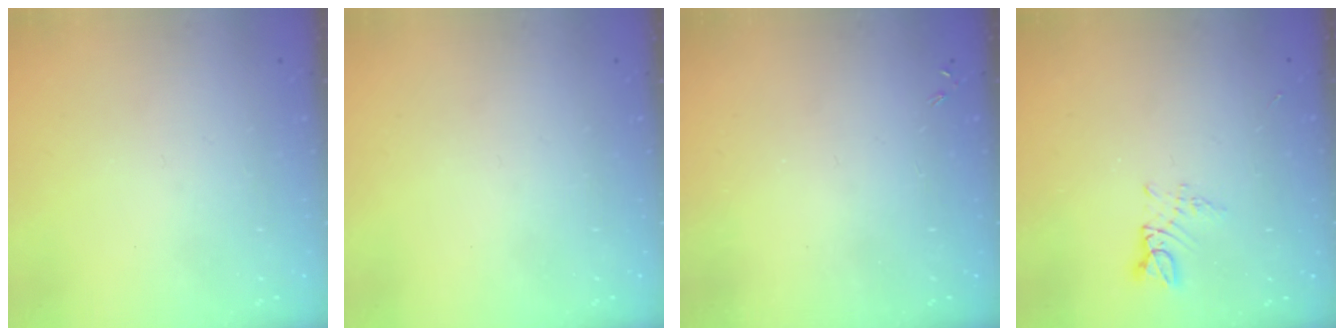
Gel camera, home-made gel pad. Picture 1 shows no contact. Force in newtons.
{"total": 0.0}
{"total": 0.0}
{"total": 3.0, "press": 3.0, "slide": 0.3}